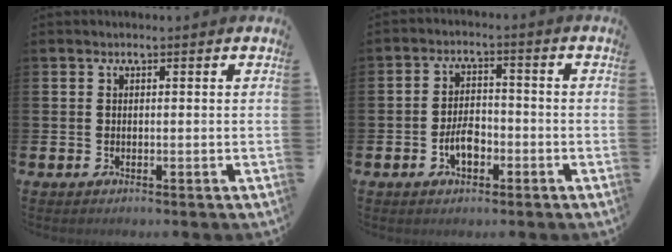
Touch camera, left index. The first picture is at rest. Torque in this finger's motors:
{"motor_torque": [0.86, 0.05, 0.16, 0.13]}